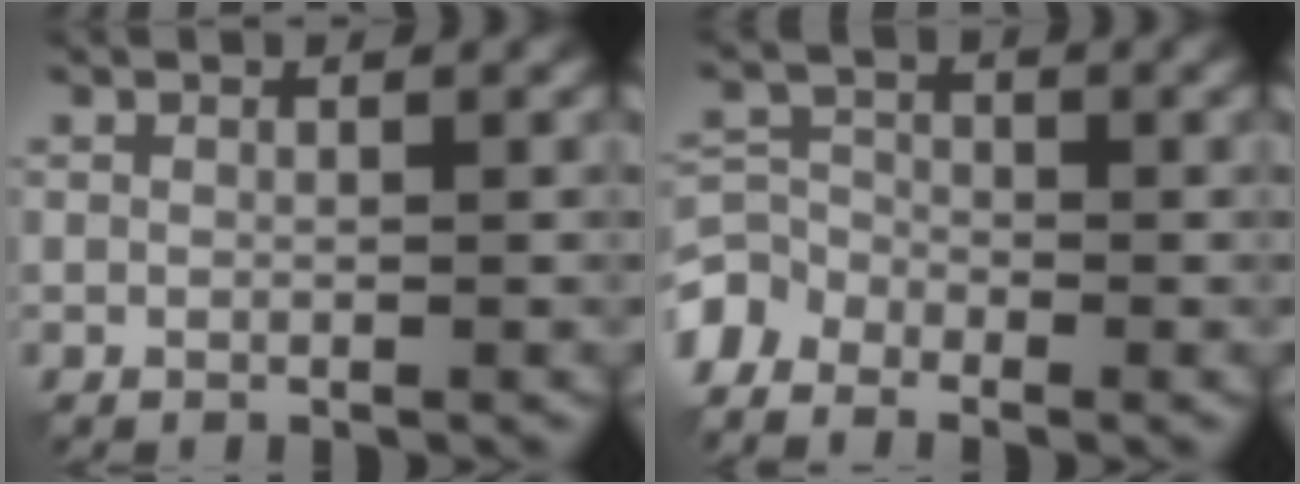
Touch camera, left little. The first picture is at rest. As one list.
[{"total": 4.2, "force": [-3.5, 2.2, 0.7], "torque": [-0.008, -0.002, -0.069]}]